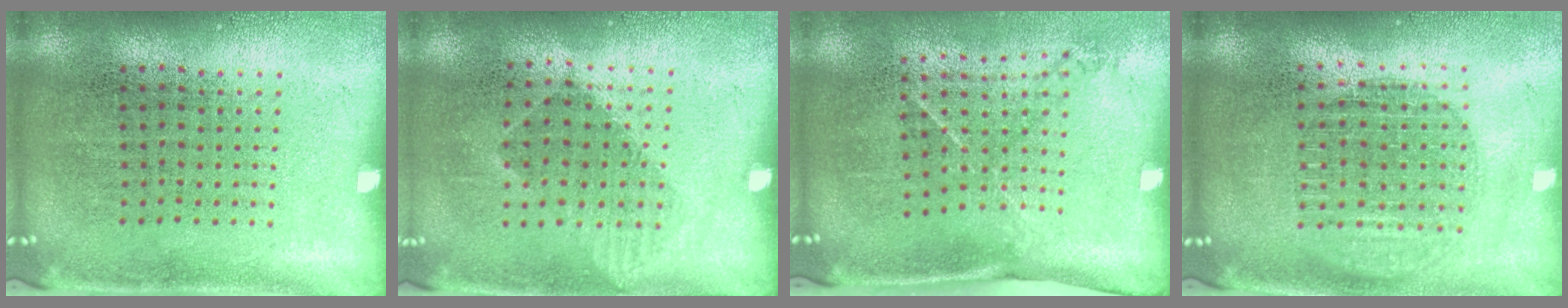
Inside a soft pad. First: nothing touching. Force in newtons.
{"total": 1.0, "press": 0.7, "slide": 0.6}
{"total": 1.6, "press": 1.0, "slide": 1.3}
{"total": 1.7, "press": 1.5, "slide": 0.9}